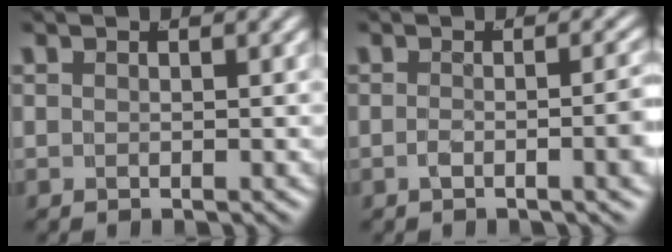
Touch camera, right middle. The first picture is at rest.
{"total": 2.8, "force": [-1.2, 0.1, 2.6], "torque": [-0.034, -0.005, -0.016]}